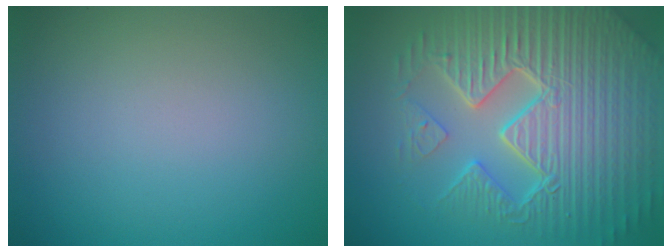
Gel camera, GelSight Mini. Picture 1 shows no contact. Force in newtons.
{"total": 10.7, "press": 7.0, "slide": 8.1}